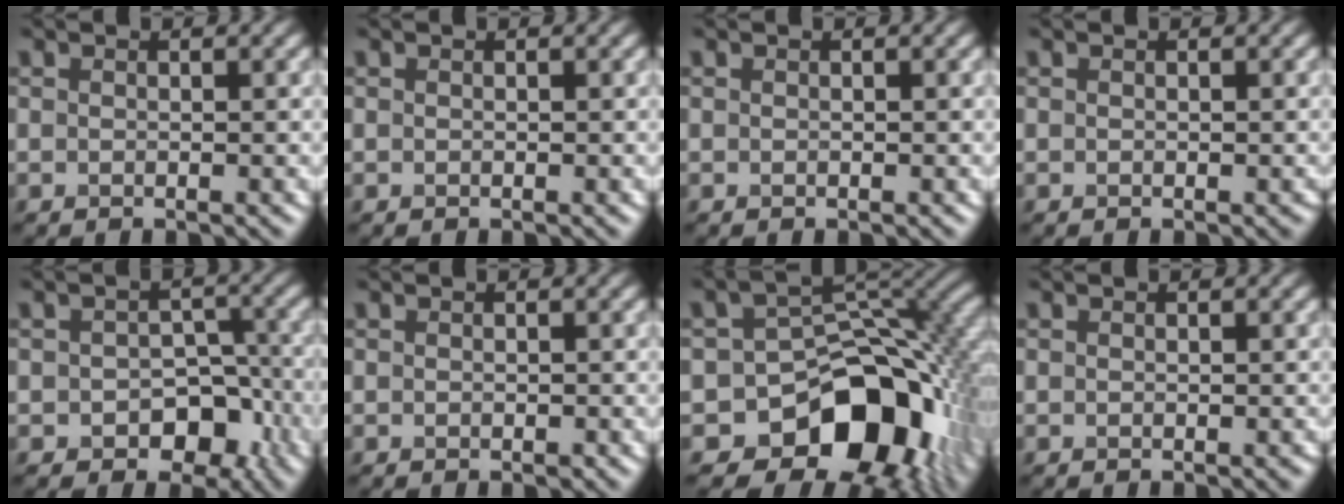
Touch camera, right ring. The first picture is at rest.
{"total": 0.0}
{"total": 0.0}
{"total": 0.0}
{"total": 5.6, "force": [-2.3, 4.0, 3.2], "torque": [-0.029, -0.010, -0.030]}
{"total": 0.0}
{"total": 13.1, "force": [-6.4, 8.7, 7.4], "torque": [-0.087, -0.002, -0.111]}
{"total": 0.0}